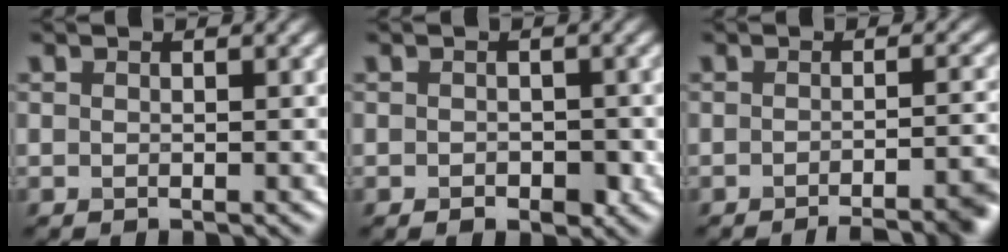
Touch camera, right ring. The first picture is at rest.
{"total": 1.7, "force": [-0.6, 1.2, 1.1], "torque": [-0.014, -0.005, -0.012]}
{"total": 5.4, "force": [-3.7, 1.3, 3.7], "torque": [-0.030, 0.005, -0.044]}